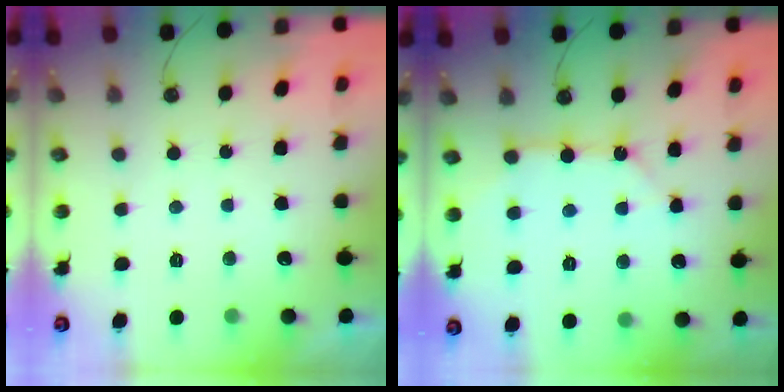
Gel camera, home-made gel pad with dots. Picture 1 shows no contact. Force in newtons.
{"total": 8.9, "press": 8.8, "slide": 0.6}